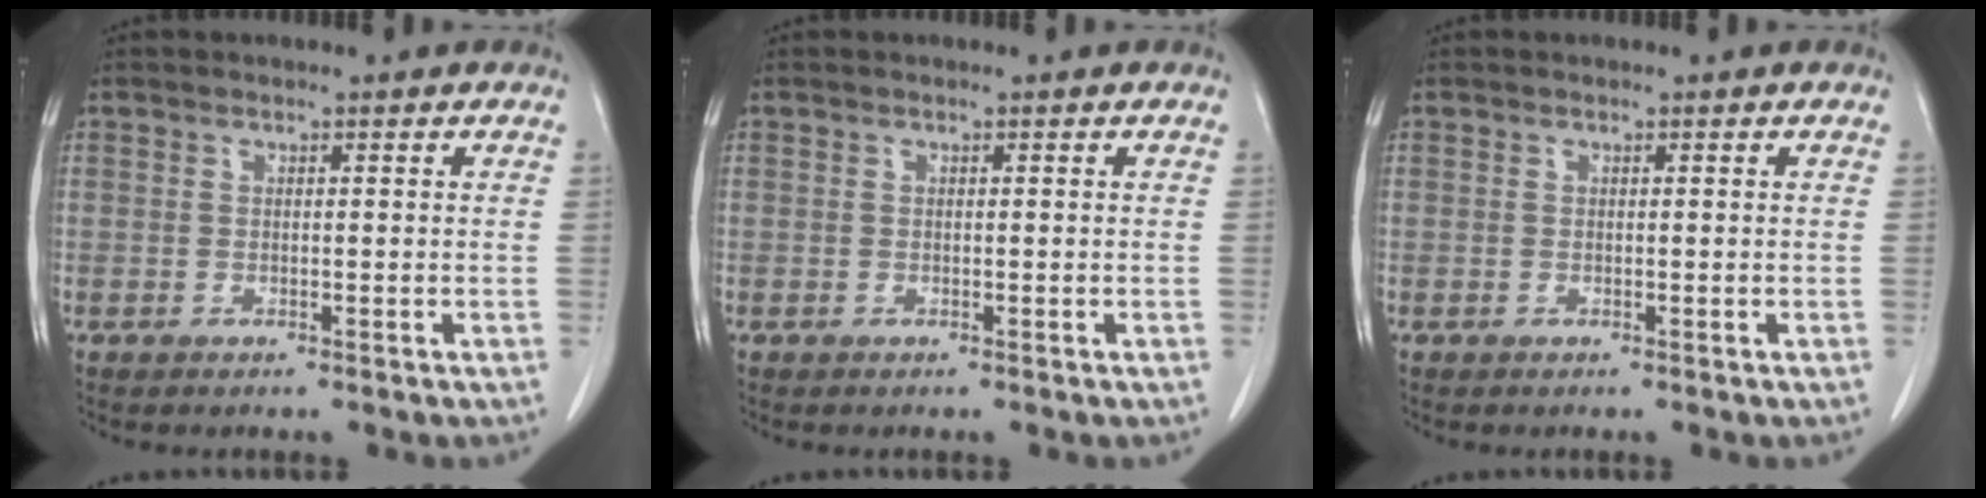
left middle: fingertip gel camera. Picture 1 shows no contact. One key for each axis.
{"total": 0.0}
{"total": 0.0}